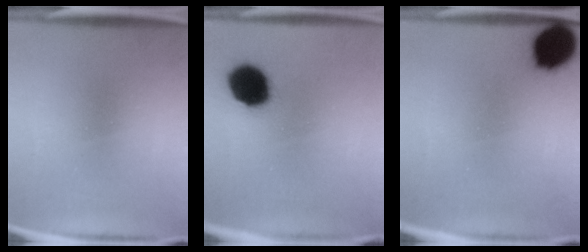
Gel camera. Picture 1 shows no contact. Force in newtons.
{"total": 12.6}
{"total": 14.7}